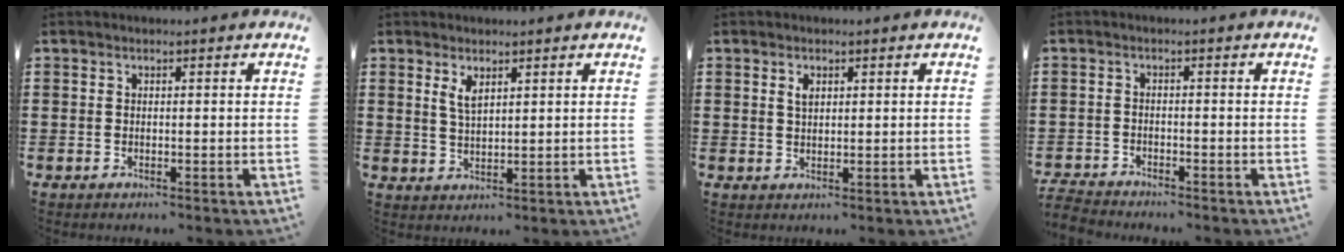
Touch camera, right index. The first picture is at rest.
{"total": 2.7, "force": [1.7, 1.0, 1.9], "torque": [-0.041, 0.003, 0.030]}
{"total": 1.7, "force": [0.8, 0.9, 1.2], "torque": [-0.027, 0.004, 0.014]}
{"total": 2.6, "force": [-2.6, 0.1, 0.1], "torque": [-0.014, -0.005, -0.057]}